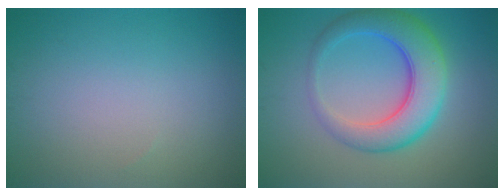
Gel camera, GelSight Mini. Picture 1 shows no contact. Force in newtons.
{"total": 6.8, "press": 6.8, "slide": 0.2}